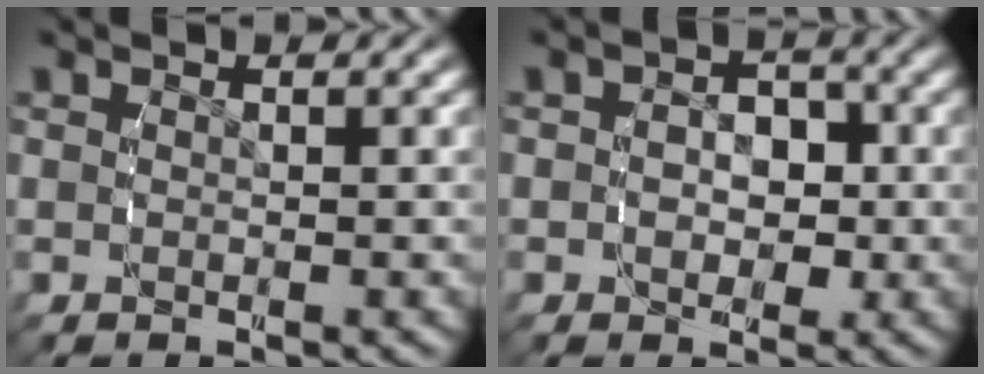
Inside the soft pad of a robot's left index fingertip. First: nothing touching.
{"total": 3.1, "force": [-0.7, 2.6, 1.6], "torque": [-0.025, -0.002, -0.017]}